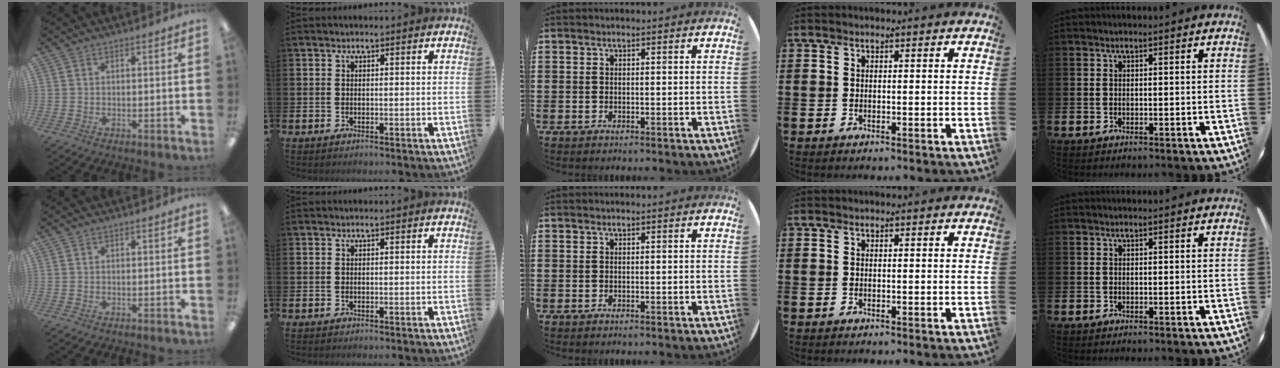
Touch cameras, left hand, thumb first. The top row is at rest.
{}